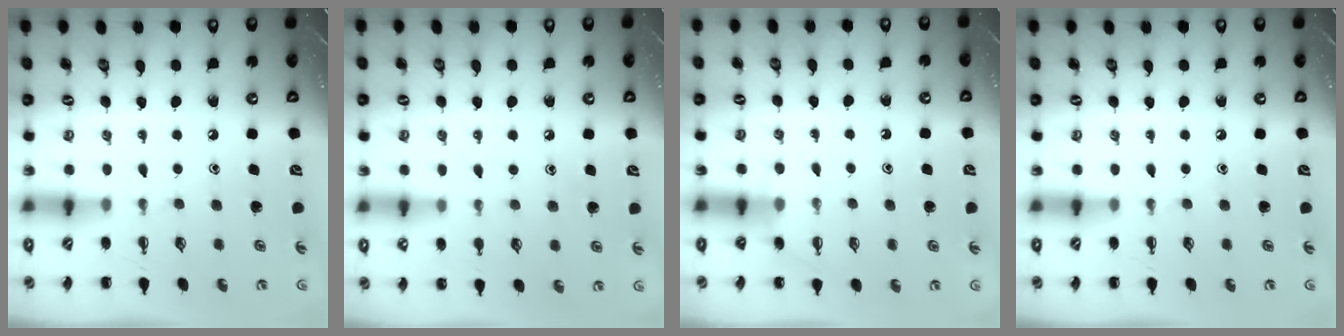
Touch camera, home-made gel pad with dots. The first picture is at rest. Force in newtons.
{"total": 7.0, "press": 6.7, "slide": 1.9}
{"total": 3.0, "press": 2.9, "slide": 0.9}
{"total": 0.0}